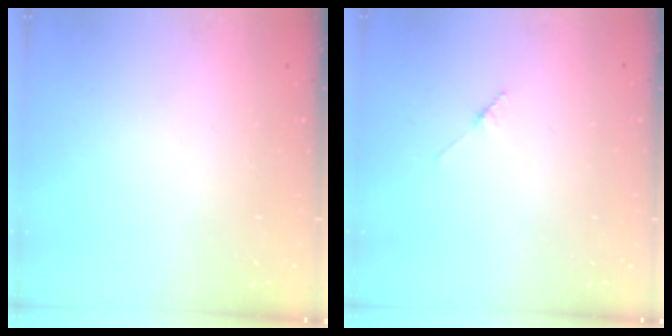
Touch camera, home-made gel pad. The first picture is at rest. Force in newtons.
{"total": 1.7, "press": 1.6, "slide": 0.2}